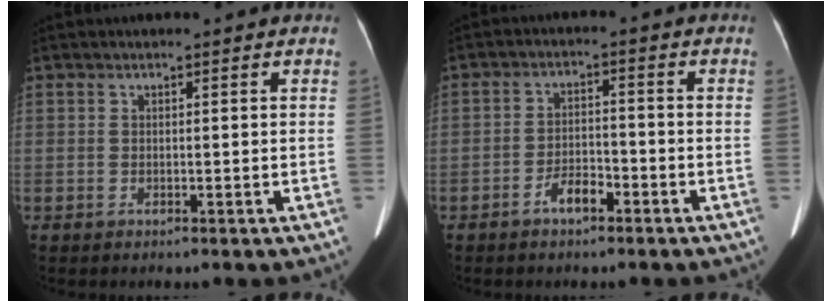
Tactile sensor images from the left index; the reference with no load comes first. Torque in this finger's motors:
{"motor_torque": [0.65, 0.63, 0.35, 0.02]}